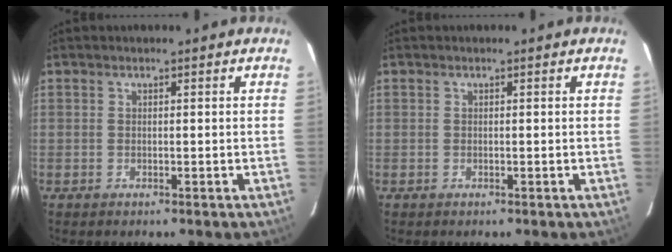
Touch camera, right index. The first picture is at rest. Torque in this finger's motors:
{"motor_torque": [0.00, 0.00, 0.03, 0.01]}